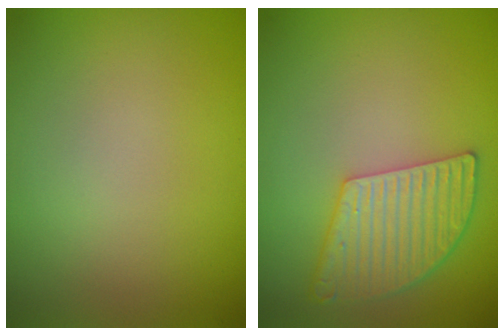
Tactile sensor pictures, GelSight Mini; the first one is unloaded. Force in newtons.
{"total": 5.2, "press": 4.4, "slide": 2.6}